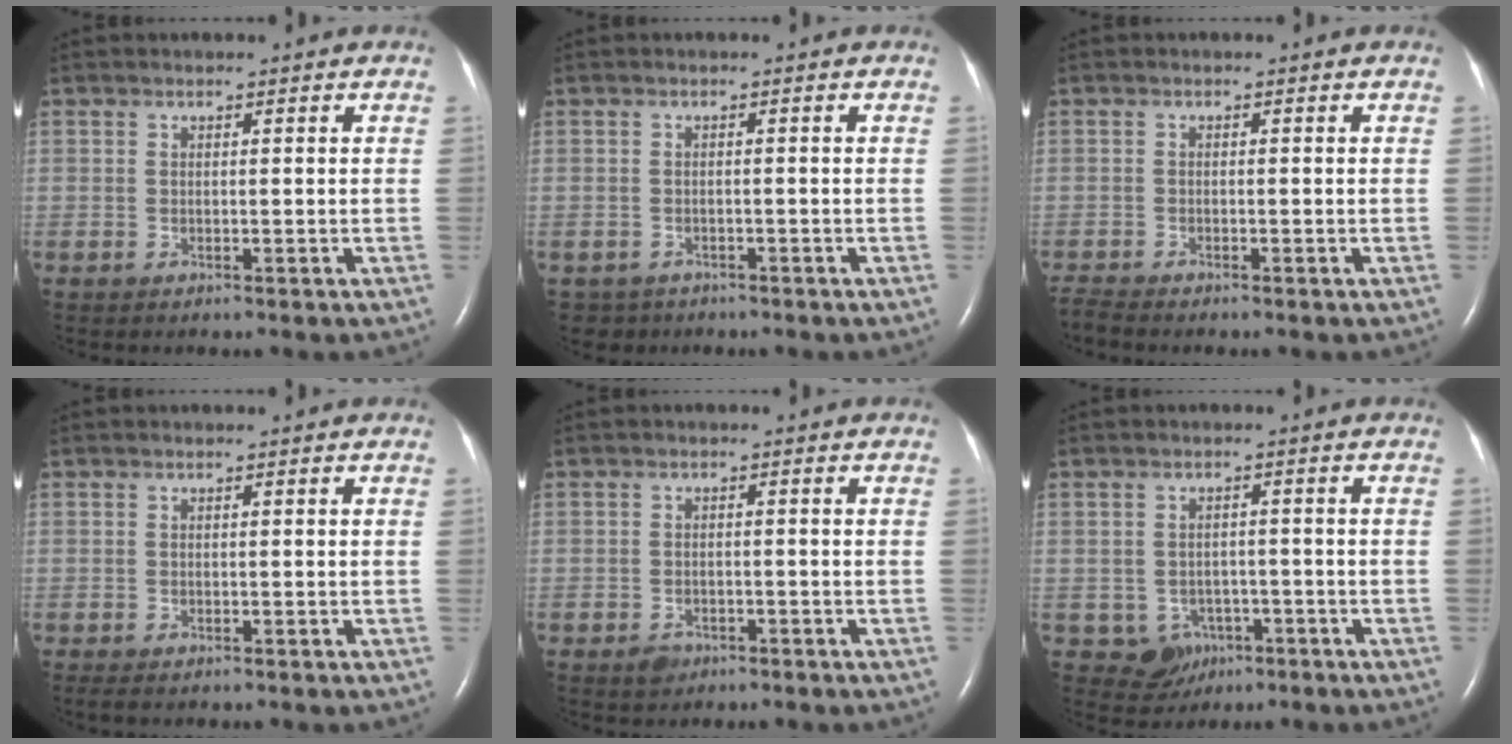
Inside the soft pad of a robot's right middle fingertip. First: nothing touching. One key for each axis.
{"total": 2.5, "fx": -1.7, "fy": 1.7, "fz": -0.3, "tx": 0.002, "ty": 0.004, "tz": -0.028}
{"total": 1.7, "fx": -1.7, "fy": -0.3, "fz": 0.2, "tx": -0.012, "ty": -0.010, "tz": -0.036}
{"total": 0.9, "fx": -0.7, "fy": 0.2, "fz": 0.5, "tx": -0.008, "ty": -0.003, "tz": -0.009}
{"total": 2.2, "fx": -1.5, "fy": 1.4, "fz": 0.8, "tx": -0.017, "ty": 0.001, "tz": -0.018}
{"total": 4.4, "fx": -1.9, "fy": 3.9, "fz": 0.7, "tx": -0.007, "ty": 0.010, "tz": -0.017}